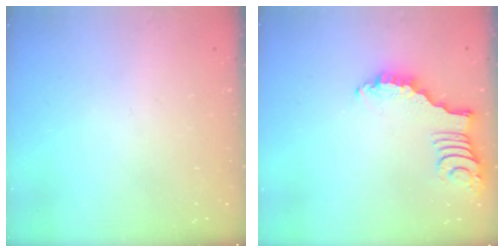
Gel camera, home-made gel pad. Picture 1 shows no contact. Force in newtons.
{"total": 2.4, "press": 2.4, "slide": 0.3}